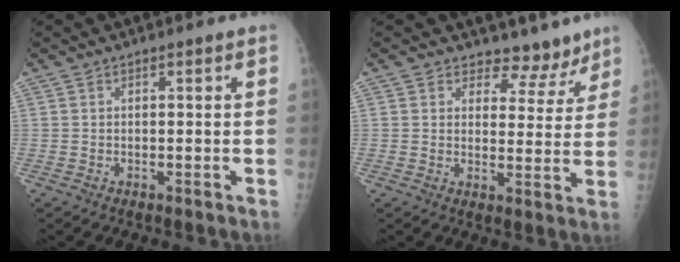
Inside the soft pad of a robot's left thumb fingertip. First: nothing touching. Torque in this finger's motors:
{"motor_torque": [0.41, 0.45, -0.31, -0.21, -0.04]}